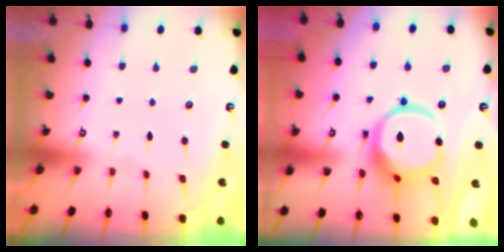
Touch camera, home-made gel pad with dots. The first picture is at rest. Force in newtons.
{"total": 16.4, "press": 16.3, "slide": 1.9}